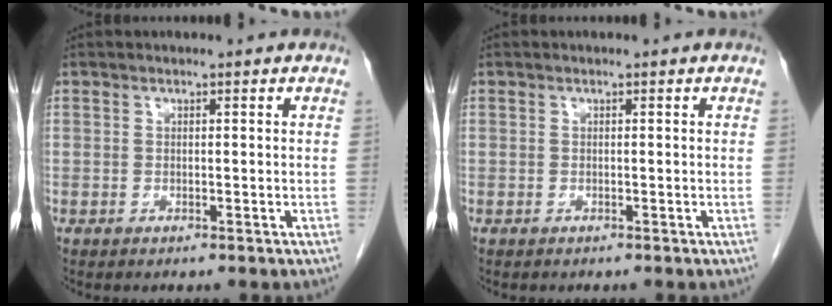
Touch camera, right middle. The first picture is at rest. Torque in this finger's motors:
{"motor_torque": [0.01, -0.01, 0.00, 0.00]}